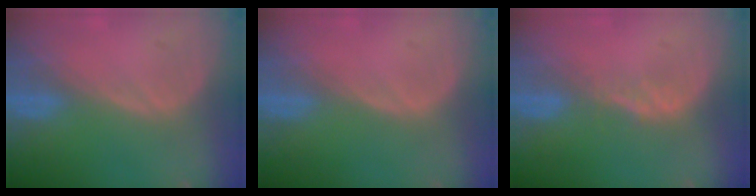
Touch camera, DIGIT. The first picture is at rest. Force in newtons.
{"total": 0.0}
{"total": 1.4, "press": 1.4, "slide": 0.1}